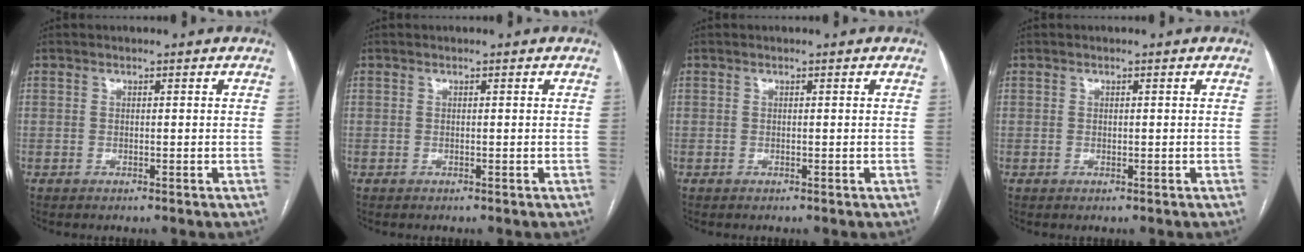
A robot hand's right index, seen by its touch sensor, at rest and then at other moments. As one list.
[{"total": 0.0}, {"total": 0.0}, {"total": 0.0}]